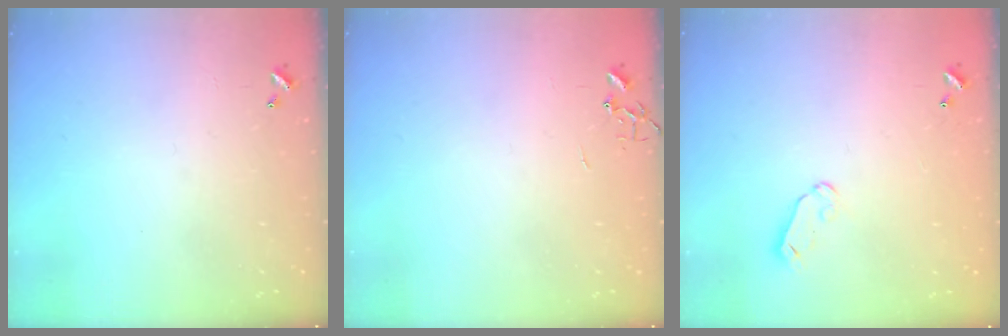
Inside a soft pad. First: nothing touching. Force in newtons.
{"total": 0.0}
{"total": 5.9, "press": 5.9, "slide": 0.6}